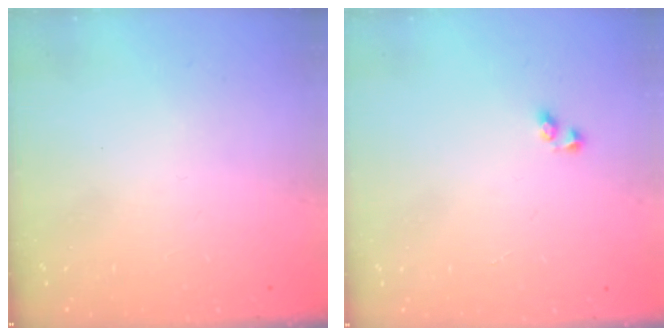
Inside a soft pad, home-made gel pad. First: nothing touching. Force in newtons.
{"total": 2.4, "press": 2.0, "slide": 1.3}